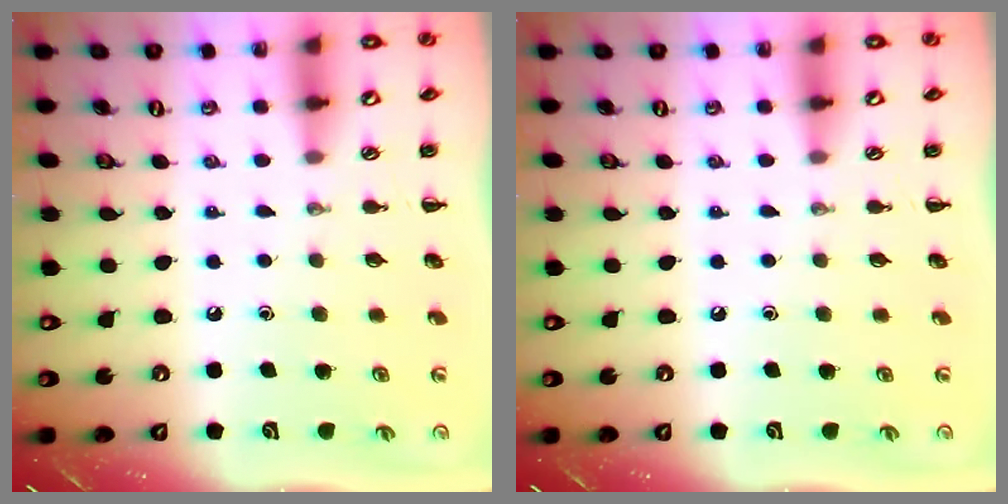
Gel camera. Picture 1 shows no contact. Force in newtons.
{"total": 0.0}